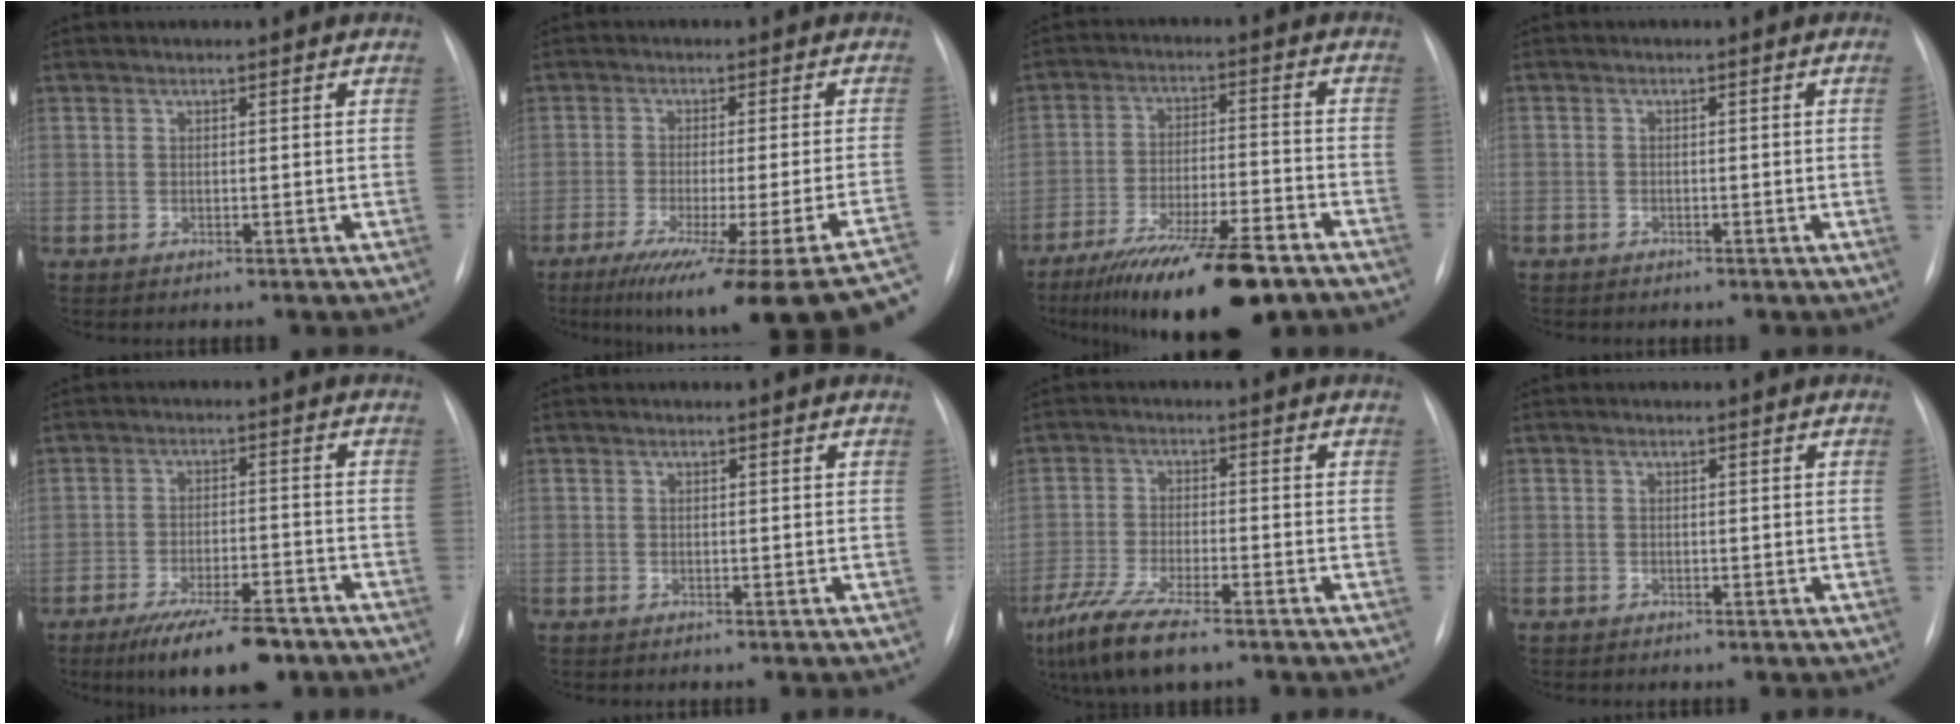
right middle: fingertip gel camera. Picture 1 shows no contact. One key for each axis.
{"total": 23.5, "fx": -18.4, "fy": -1.0, "fz": 14.7, "tx": -0.117, "ty": -0.048, "tz": -0.246}
{"total": 16.8, "fx": -12.3, "fy": 3.0, "fz": 10.9, "tx": -0.164, "ty": -0.015, "tz": -0.202}
{"total": 1.4, "fx": -0.6, "fy": -0.2, "fz": 1.2, "tx": -0.018, "ty": 0.003, "tz": -0.012}
{"total": 11.5, "fx": -8.5, "fy": 3.2, "fz": 7.0, "tx": -0.109, "ty": -0.010, "tz": -0.137}
{"total": 0.6, "fx": -0.4, "fy": 0.5, "fz": -0.1, "tx": -0.001, "ty": 0.004, "tz": -0.007}
{"total": 10.2, "fx": -7.3, "fy": 2.0, "fz": 6.7, "tx": -0.132, "ty": -0.025, "tz": -0.127}
{"total": 0.6, "fx": -0.4, "fy": 0.0, "fz": 0.4, "tx": -0.006, "ty": 0.008, "tz": -0.007}